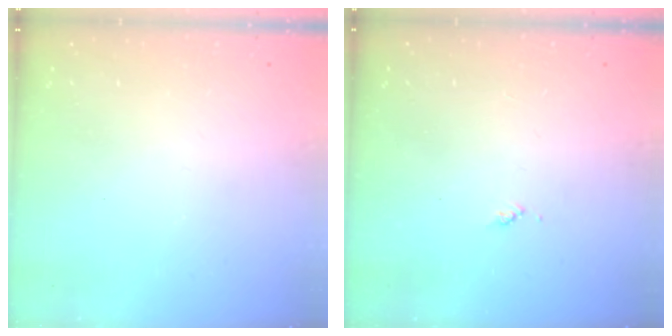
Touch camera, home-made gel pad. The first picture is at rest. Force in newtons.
{"total": 4.0, "press": 3.9, "slide": 0.5}